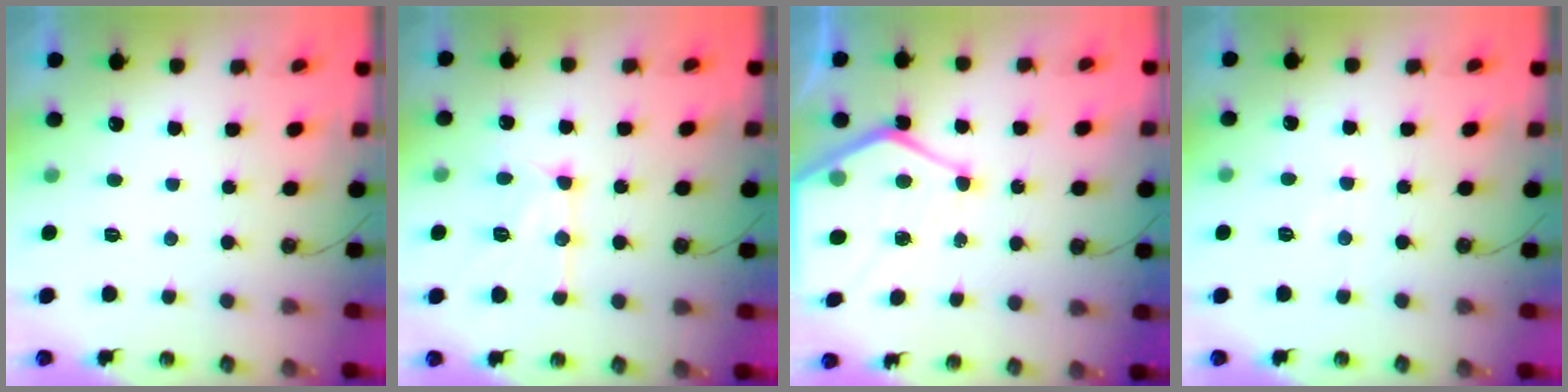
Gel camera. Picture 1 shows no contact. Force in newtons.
{"total": 12.3, "press": 12.3, "slide": 0.9}
{"total": 12.4, "press": 12.4, "slide": 1.3}
{"total": 2.7, "press": 2.6, "slide": 0.6}